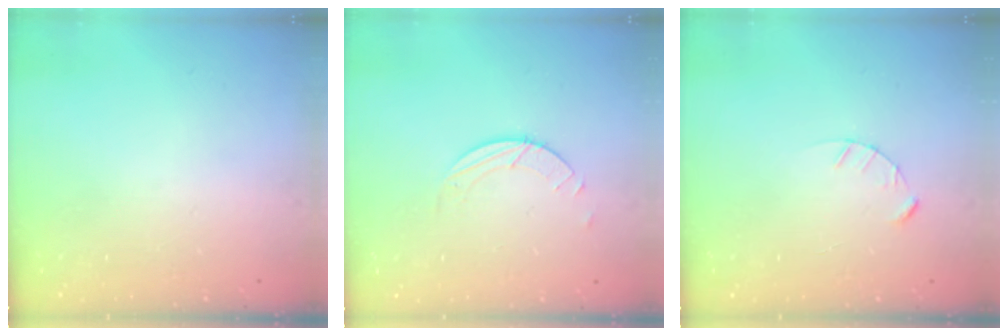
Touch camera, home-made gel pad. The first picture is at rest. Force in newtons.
{"total": 1.5, "press": 1.5, "slide": 0.1}
{"total": 2.4, "press": 2.4, "slide": 0.3}